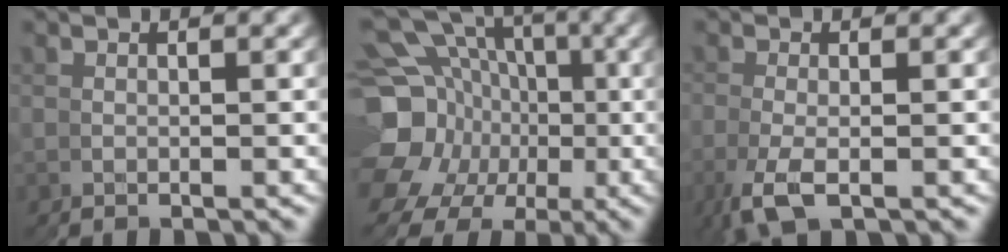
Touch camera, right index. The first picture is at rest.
{"total": 17.6, "force": [1.0, 14.3, 10.1], "torque": [-0.173, -0.018, 0.009]}
{"total": 1.3, "force": [-1.0, 0.1, 0.8], "torque": [-0.029, -0.002, -0.014]}